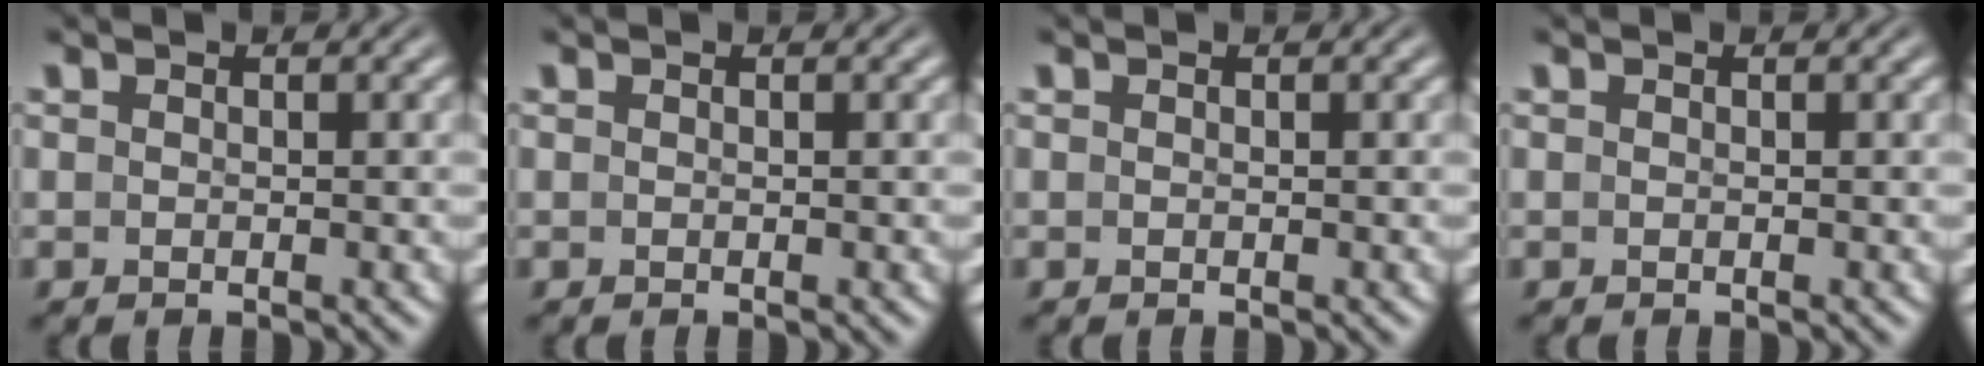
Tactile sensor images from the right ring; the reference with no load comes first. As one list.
[{"total": 0.0}, {"total": 0.0}, {"total": 0.0}]